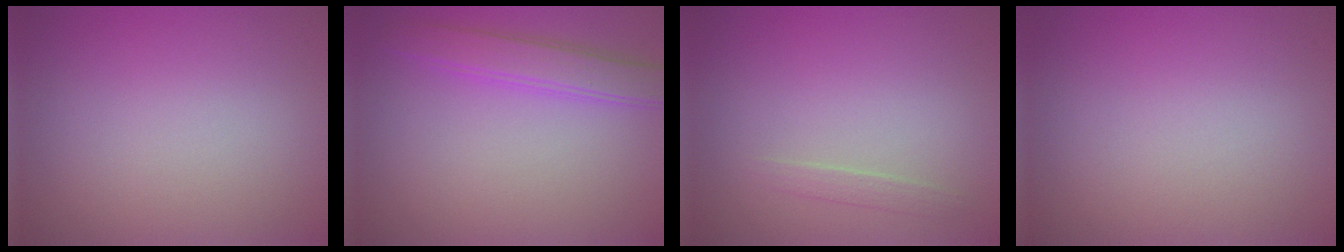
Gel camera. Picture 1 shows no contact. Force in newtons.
{"total": 2.4, "press": 2.4, "slide": 0.2}
{"total": 0.8, "press": 0.8, "slide": 0.1}
{"total": 0.0}